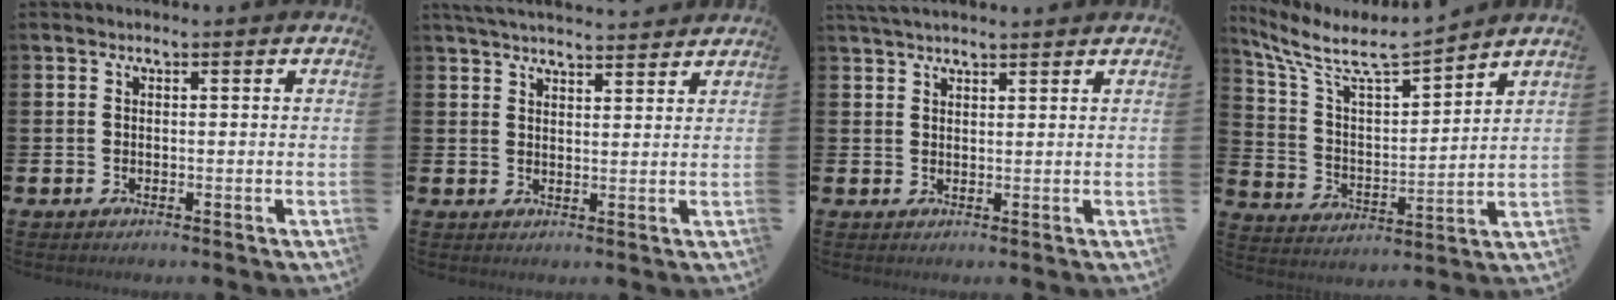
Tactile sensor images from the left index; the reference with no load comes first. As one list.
[{"total": 3.6, "force": [3.6, 0.2, 0.4], "torque": [-0.017, -0.015, 0.066]}, {"total": 2.9, "force": [2.7, 0.5, 1.0], "torque": [-0.022, -0.004, 0.049]}, {"total": 7.9, "force": [7.0, 1.8, 3.2], "torque": [-0.105, -0.049, 0.118]}]